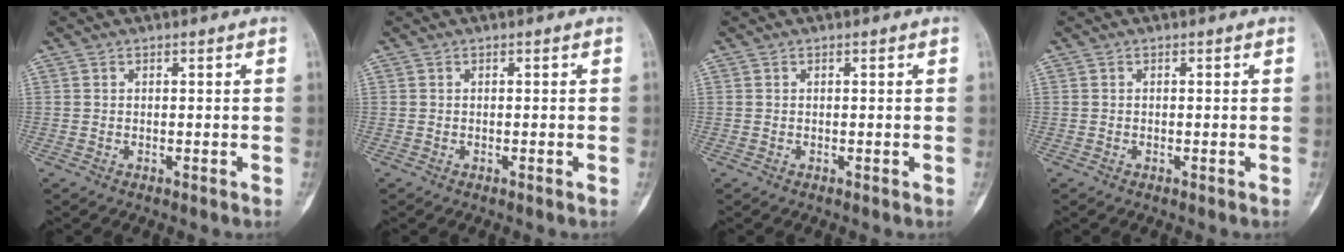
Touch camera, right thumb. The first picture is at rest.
{"total": 0.0}
{"total": 0.0}
{"total": 0.0}